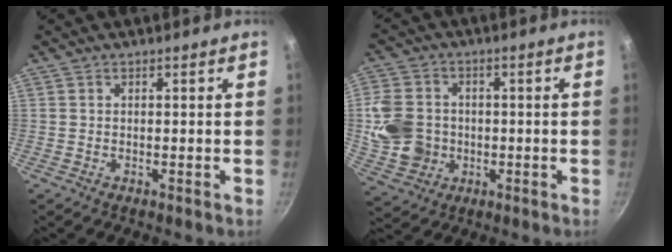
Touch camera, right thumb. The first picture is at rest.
{"total": 11.4, "force": [-0.8, 9.8, 5.9], "torque": [-0.099, 0.011, -0.009]}